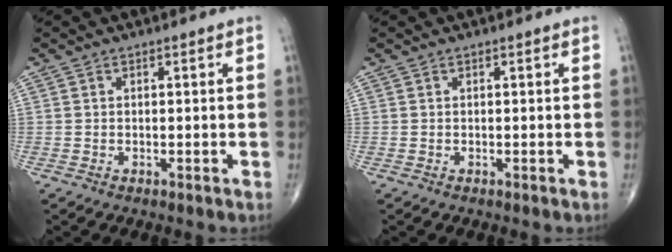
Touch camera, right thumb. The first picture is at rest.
{"total": 0.0}